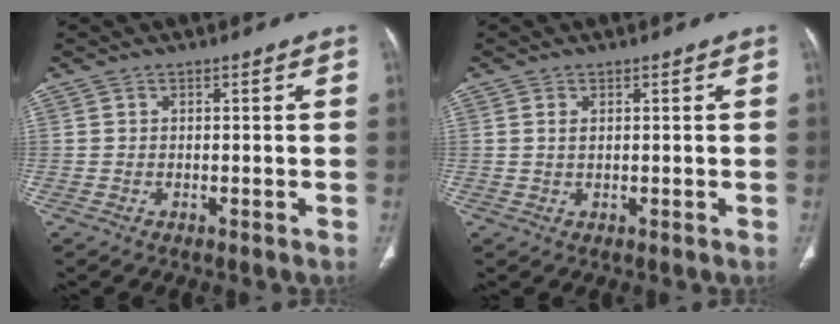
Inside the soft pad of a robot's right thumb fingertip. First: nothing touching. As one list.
[{"total": 1.3, "force": [0.4, 0.7, 1.0], "torque": [-0.025, 0.002, 0.010]}]